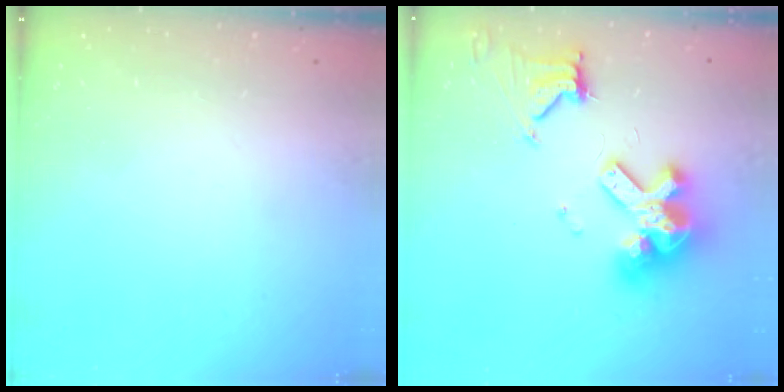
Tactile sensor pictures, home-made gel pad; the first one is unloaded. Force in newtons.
{"total": 15.0, "press": 14.9, "slide": 1.9}